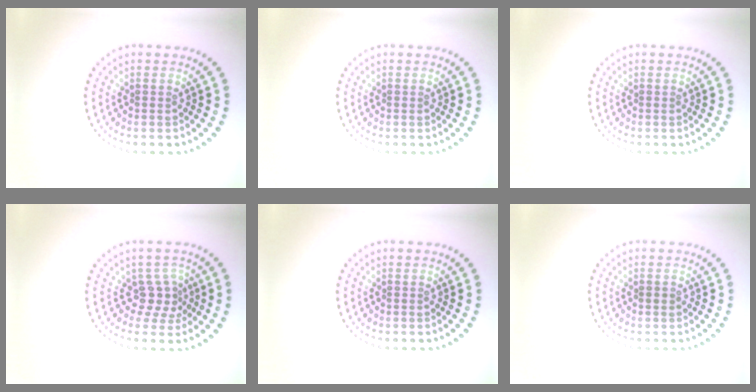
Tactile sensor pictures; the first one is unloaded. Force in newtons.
{"total": 0.0}
{"total": 0.0}
{"total": 2.2, "press": 1.5, "slide": 1.7}
{"total": 0.0}
{"total": 0.7, "press": 0.7, "slide": 0.1}